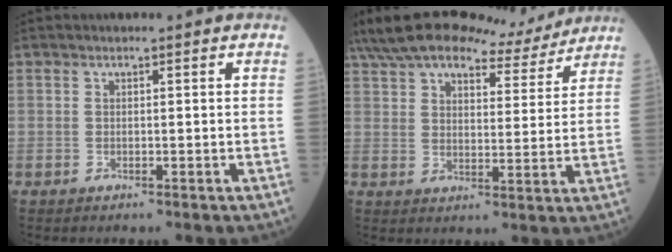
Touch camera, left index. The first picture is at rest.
{"total": 18.1, "force": [16.0, 4.5, 7.2], "torque": [-0.124, 0.030, 0.232]}